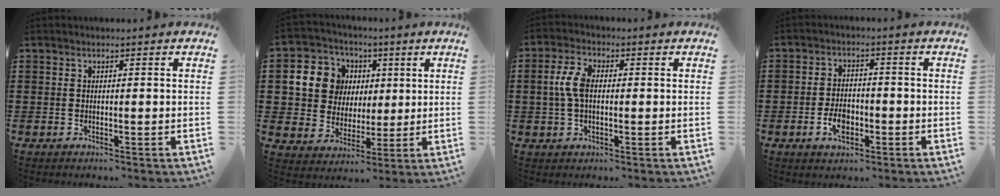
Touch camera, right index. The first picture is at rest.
{"total": 9.9, "force": [2.2, 8.9, 3.6], "torque": [-0.119, 0.011, 0.043]}
{"total": 5.1, "force": [0.3, 2.7, 4.3], "torque": [-0.110, 0.003, -0.003]}
{"total": 4.3, "force": [-1.7, 2.6, 3.1], "torque": [-0.070, 0.001, -0.034]}